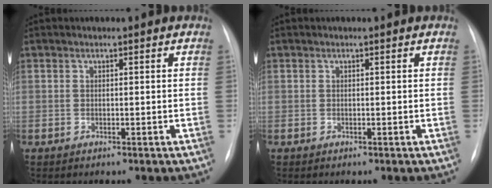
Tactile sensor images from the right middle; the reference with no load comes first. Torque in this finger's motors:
{"motor_torque": [0.41, -0.39, -0.05, -0.02]}